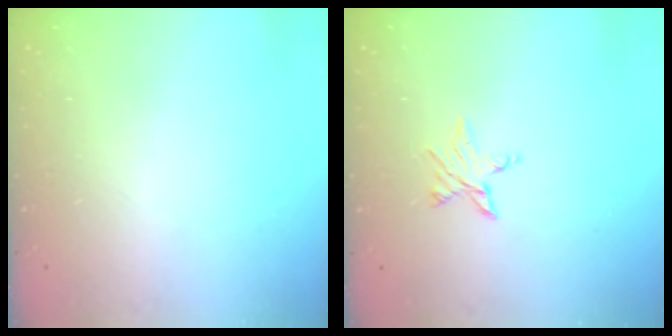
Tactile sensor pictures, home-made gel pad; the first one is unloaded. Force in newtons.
{"total": 5.2, "press": 5.2, "slide": 0.6}